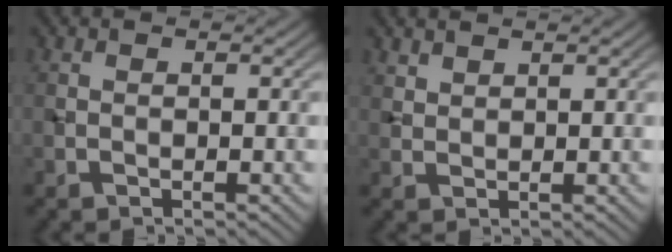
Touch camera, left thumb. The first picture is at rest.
{"total": 1.7, "force": [1.5, 0.7, 0.5], "torque": [-0.015, 0.002, 0.038]}